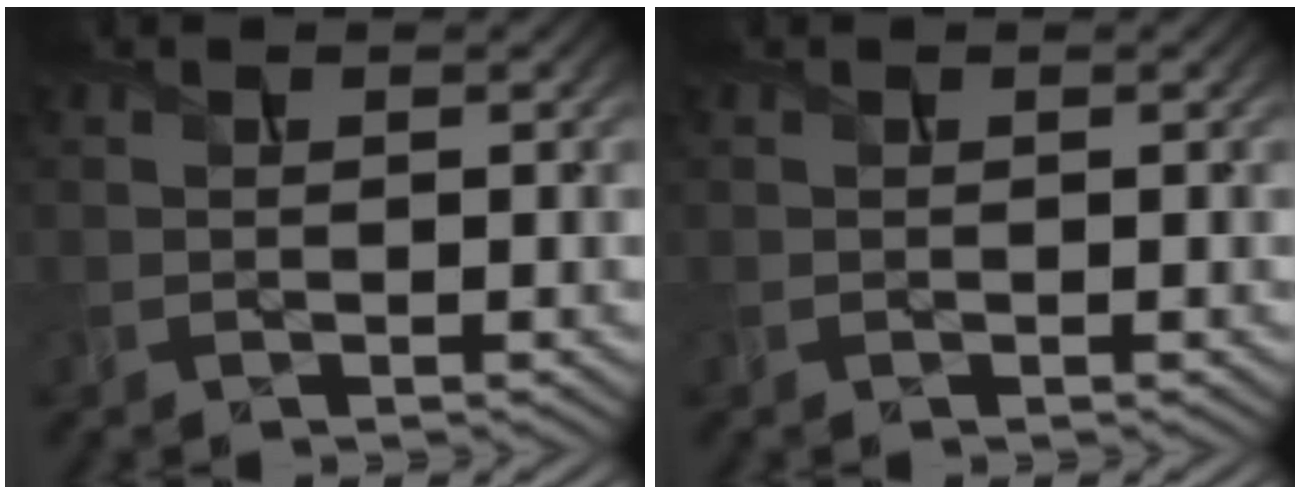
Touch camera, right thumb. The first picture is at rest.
{"total": 0.0}